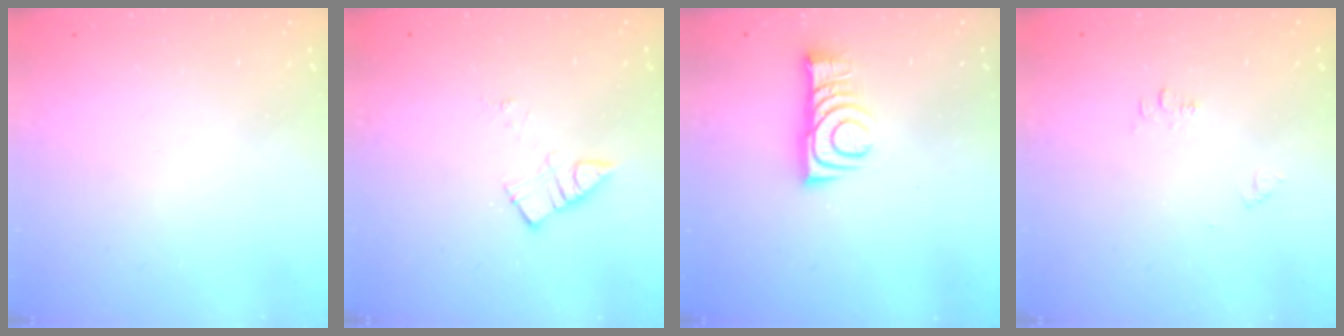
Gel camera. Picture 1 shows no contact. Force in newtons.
{"total": 5.0, "press": 5.0, "slide": 0.4}
{"total": 8.8, "press": 8.8, "slide": 0.8}
{"total": 3.9, "press": 3.9, "slide": 0.5}